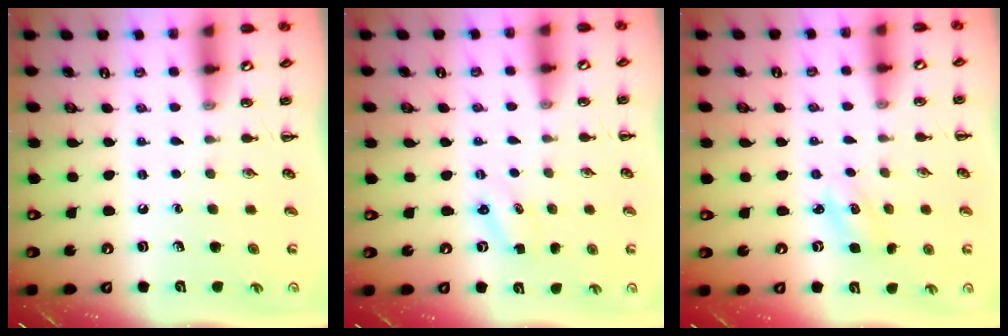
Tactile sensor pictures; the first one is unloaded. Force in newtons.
{"total": 1.3, "press": 1.2, "slide": 0.4}
{"total": 2.8, "press": 2.7, "slide": 0.7}